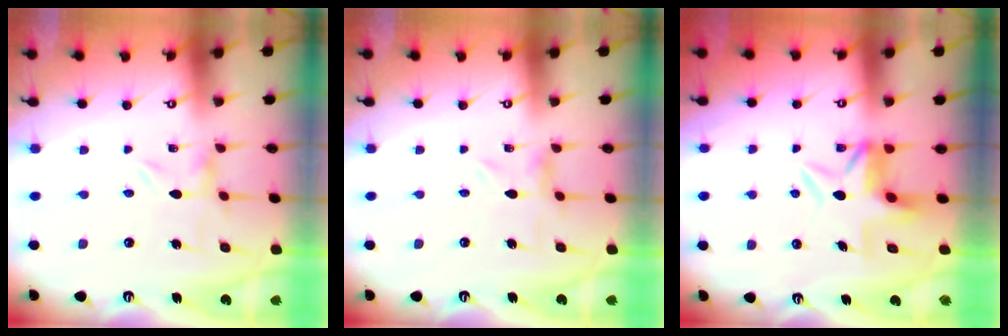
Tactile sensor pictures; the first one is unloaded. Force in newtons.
{"total": 0.9, "press": 0.9, "slide": 0.3}
{"total": 6.0, "press": 5.8, "slide": 1.7}